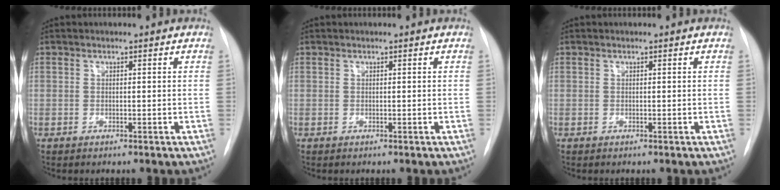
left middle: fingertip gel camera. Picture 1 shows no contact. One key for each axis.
{"total": 0.0}
{"total": 0.0}